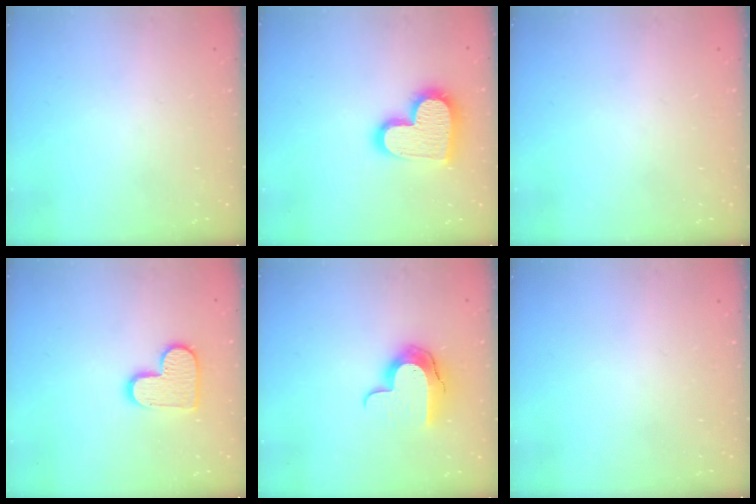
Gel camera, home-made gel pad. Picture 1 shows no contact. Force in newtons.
{"total": 18.4, "press": 18.4, "slide": 1.0}
{"total": 0.0}
{"total": 12.0, "press": 12.0, "slide": 0.7}
{"total": 10.5, "press": 10.5, "slide": 0.8}
{"total": 0.0}